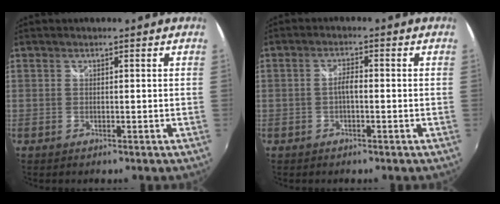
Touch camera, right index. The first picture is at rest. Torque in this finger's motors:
{"motor_torque": [0.35, 0.05, 0.23, 0.05]}